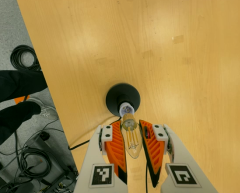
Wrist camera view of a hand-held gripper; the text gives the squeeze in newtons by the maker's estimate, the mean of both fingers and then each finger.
{"total": 22.5, "left": 24.4, "right": 20.5}